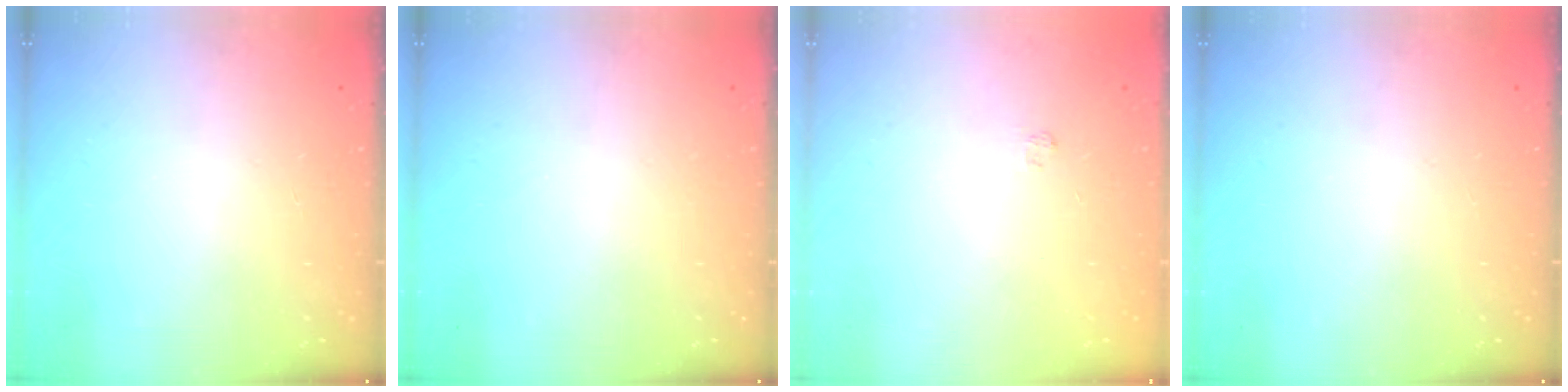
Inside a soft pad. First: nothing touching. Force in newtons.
{"total": 0.0}
{"total": 1.7, "press": 1.2, "slide": 1.1}
{"total": 0.0}